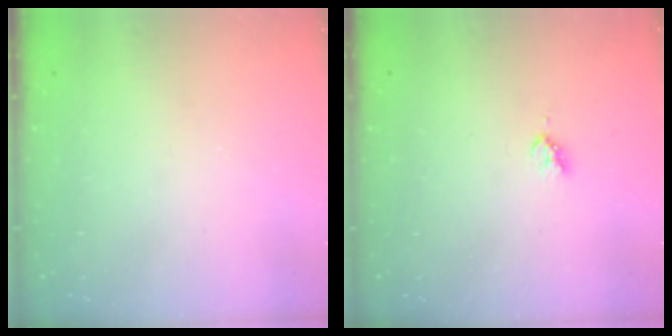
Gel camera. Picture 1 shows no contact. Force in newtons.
{"total": 3.0, "press": 3.0, "slide": 0.4}